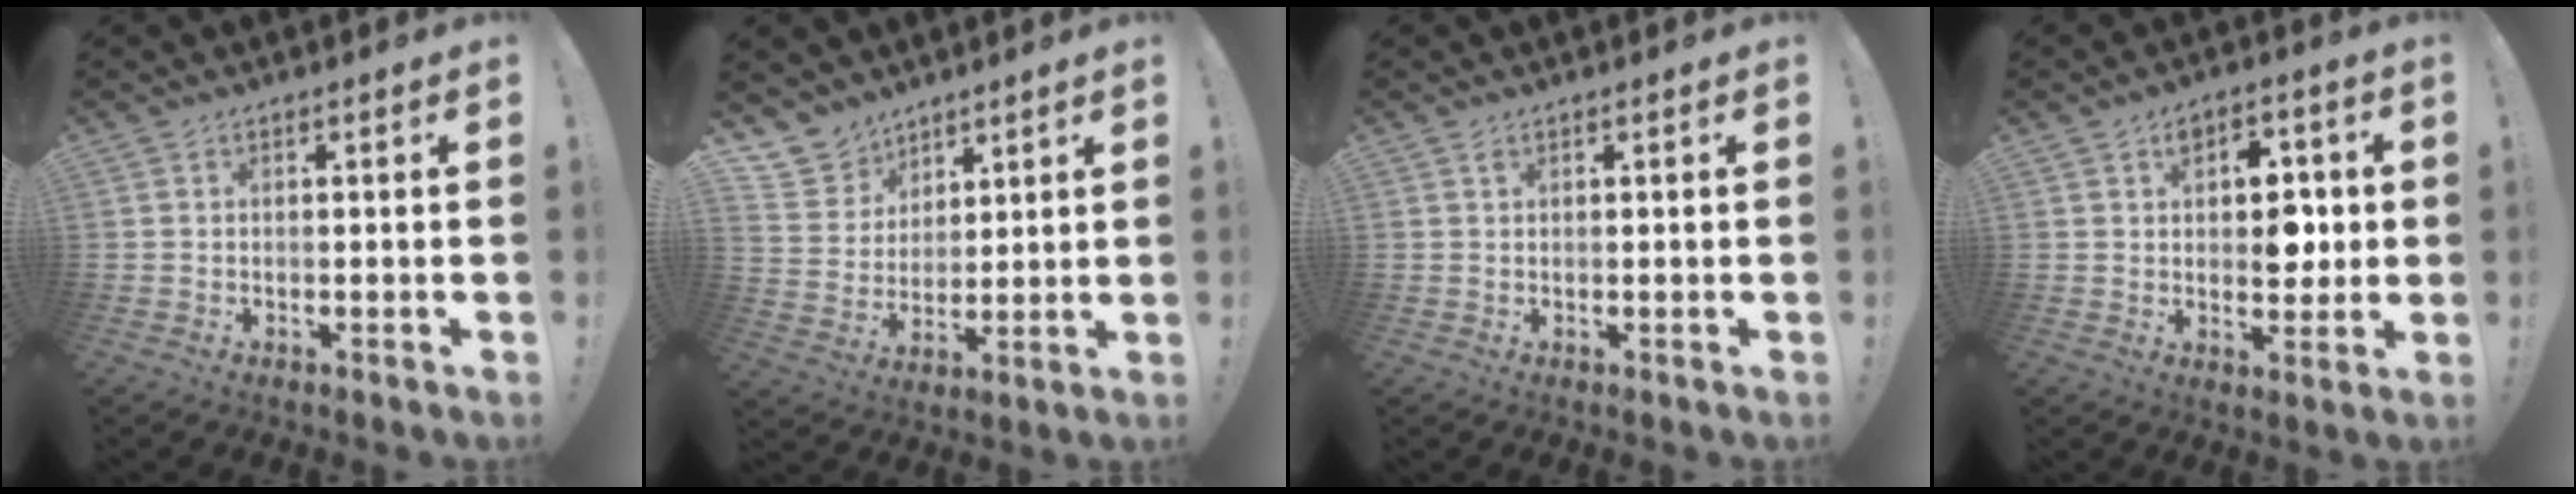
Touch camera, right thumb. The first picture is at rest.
{"total": 9.4, "force": [7.2, 5.9, 0.9], "torque": [-0.037, -0.056, 0.146]}
{"total": 0.9, "force": [0.5, 0.4, 0.6], "torque": [-0.013, 0.000, 0.010]}
{"total": 9.1, "force": [1.4, 6.8, 5.9], "torque": [-0.063, 0.000, 0.024]}